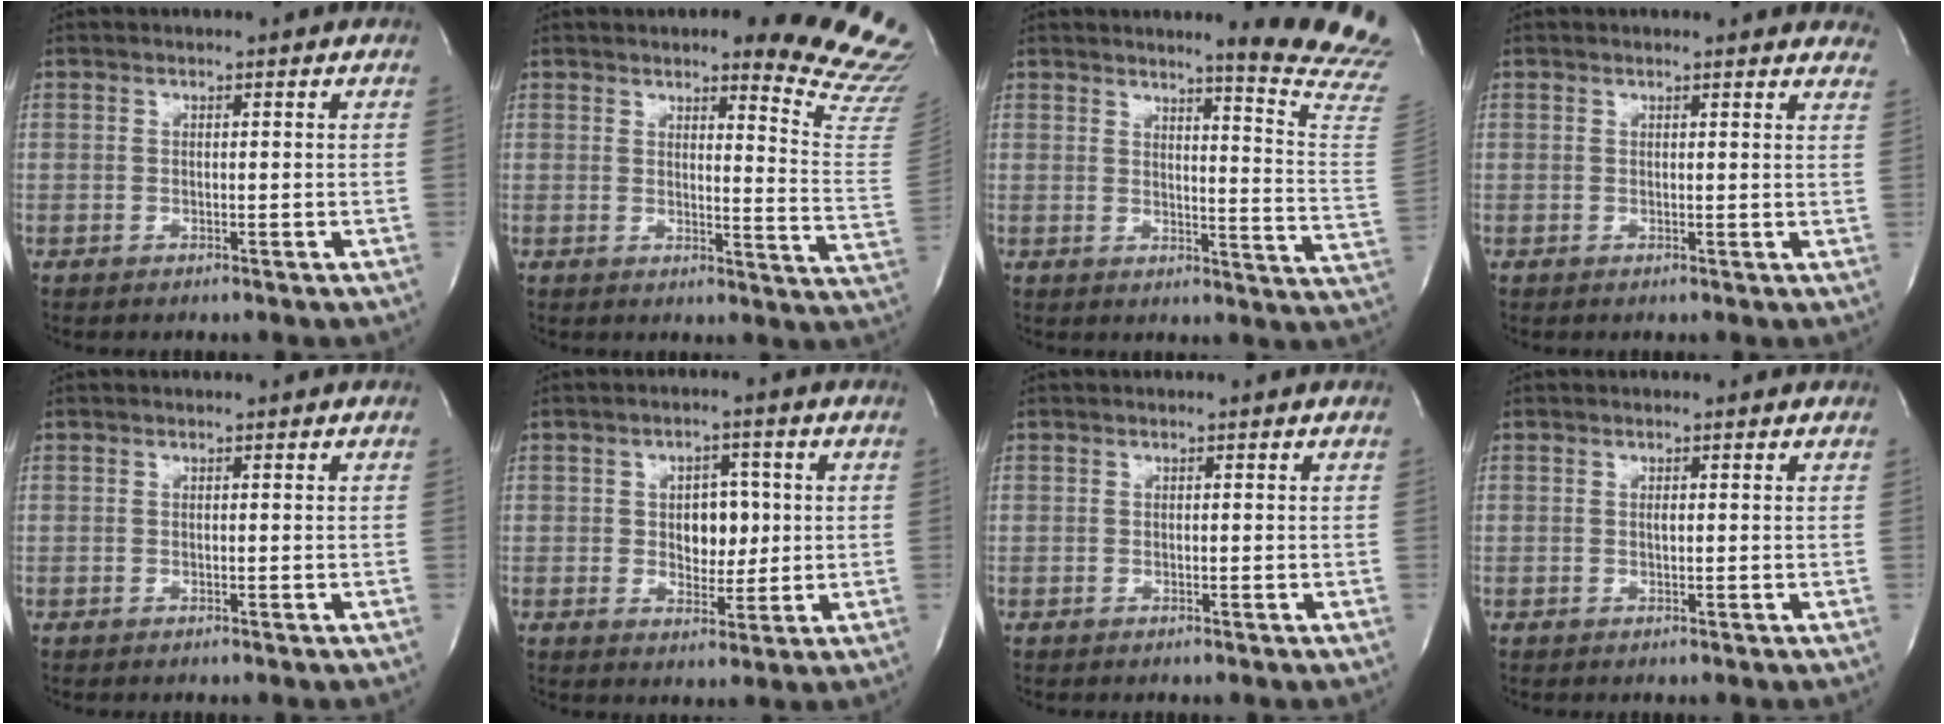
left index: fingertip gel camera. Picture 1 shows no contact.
{"total": 14.8, "force": [13.7, 0.7, 5.6], "torque": [-0.051, -0.121, 0.131]}
{"total": 14.8, "force": [13.5, -2.1, 5.5], "torque": [-0.073, -0.145, 0.140]}
{"total": 8.3, "force": [8.0, 1.7, 1.6], "torque": [0.005, -0.010, 0.058]}
{"total": 0.0}
{"total": 5.6, "force": [0.6, 3.6, 4.2], "torque": [-0.053, 0.010, 0.016]}
{"total": 0.0}
{"total": 0.6, "force": [0.2, 0.2, 0.5], "torque": [-0.016, -0.001, 0.002]}